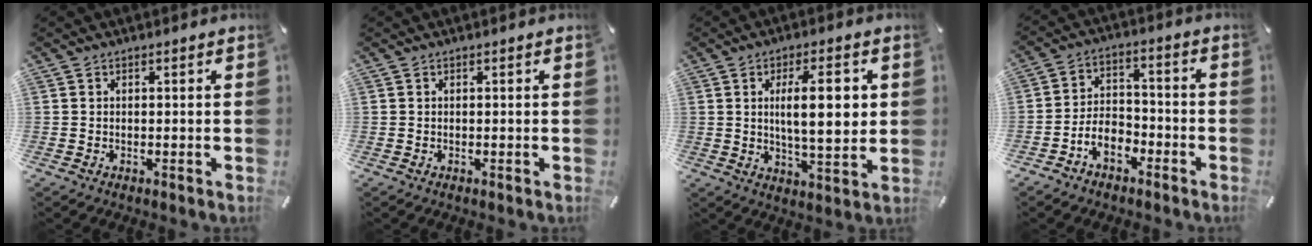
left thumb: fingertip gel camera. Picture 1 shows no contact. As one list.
[{"total": 0.0}, {"total": 12.9, "force": [2.3, 4.4, 11.9], "torque": [-0.174, -0.005, 0.029]}, {"total": 7.7, "force": [-4.5, 5.0, 3.8], "torque": [-0.075, 0.027, -0.084]}]